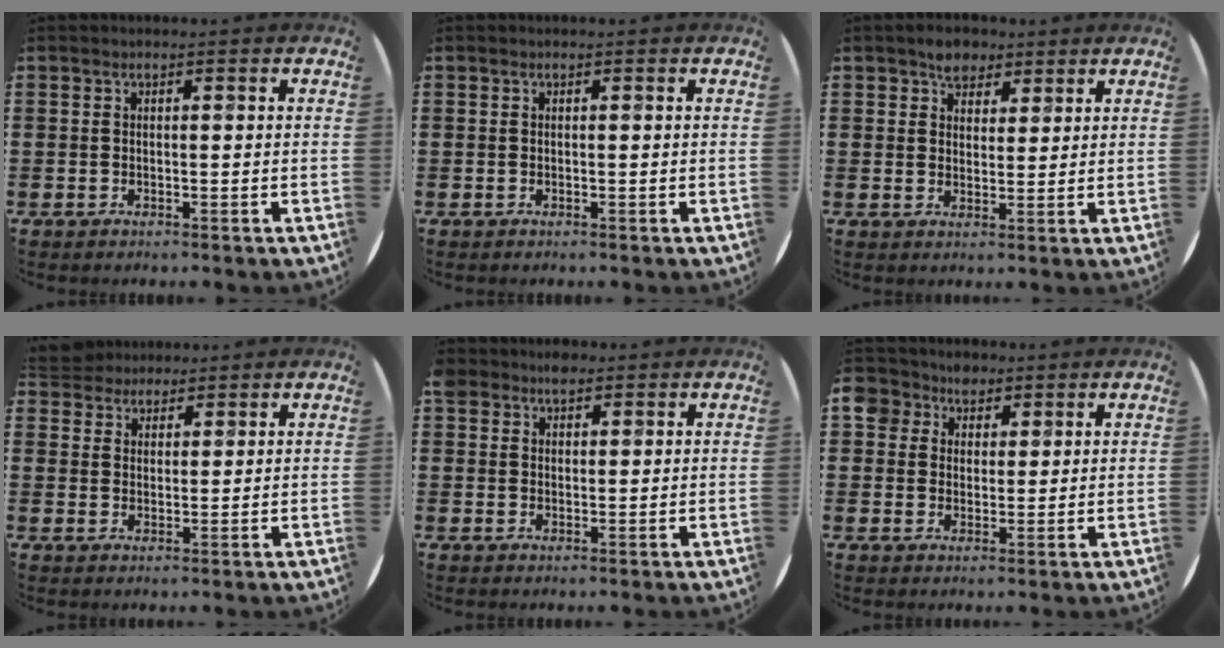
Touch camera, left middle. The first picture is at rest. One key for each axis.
{"total": 0.0}
{"total": 3.6, "fx": 2.9, "fy": 2.2, "fz": 0.6, "tx": -0.002, "ty": 0.002, "tz": 0.052}
{"total": 4.3, "fx": 4.1, "fy": 1.4, "fz": -0.1, "tx": -0.014, "ty": -0.003, "tz": 0.080}
{"total": 2.7, "fx": 2.2, "fy": 1.4, "fz": 0.5, "tx": -0.006, "ty": 0.002, "tz": 0.041}
{"total": 5.1, "fx": 3.2, "fy": 3.9, "fz": 0.6, "tx": -0.026, "ty": 0.010, "tz": 0.059}